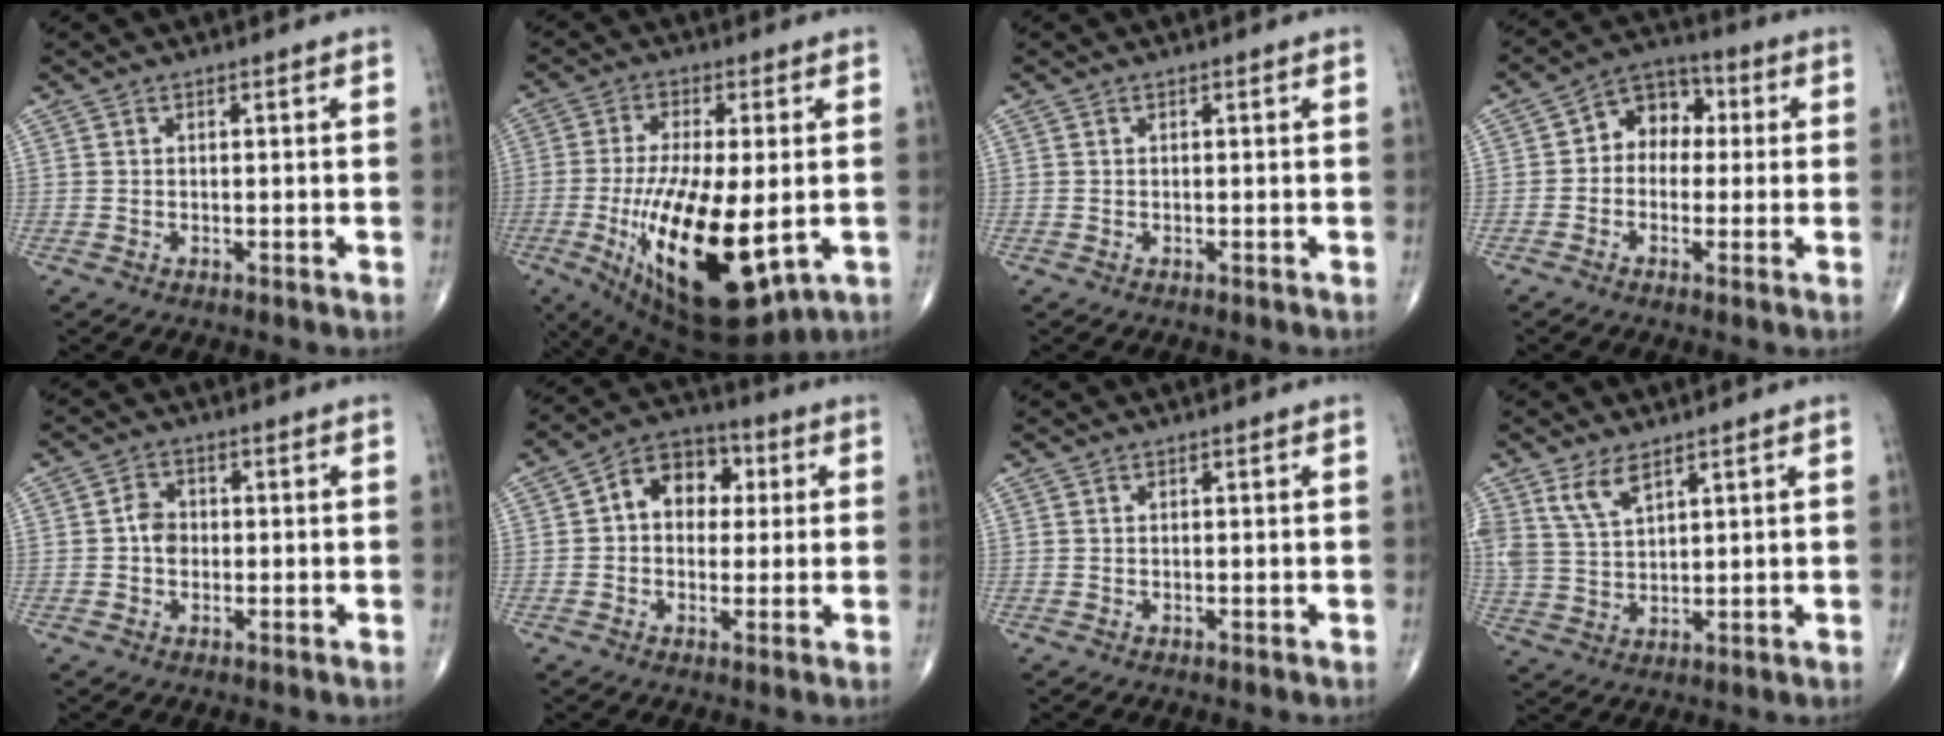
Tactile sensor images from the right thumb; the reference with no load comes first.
{"total": 21.4, "force": [-4.3, 8.0, 19.4], "torque": [-0.365, -0.032, -0.051]}
{"total": 0.0}
{"total": 8.5, "force": [0.6, 6.5, 5.3], "torque": [-0.042, 0.030, -0.006]}
{"total": 3.6, "force": [-0.3, 2.9, 2.1], "torque": [-0.024, 0.009, -0.012]}
{"total": 10.1, "force": [1.7, 7.5, 6.5], "torque": [-0.067, 0.023, 0.015]}
{"total": 0.0}
{"total": 5.8, "force": [3.8, 2.4, 3.6], "torque": [-0.072, -0.018, 0.082]}